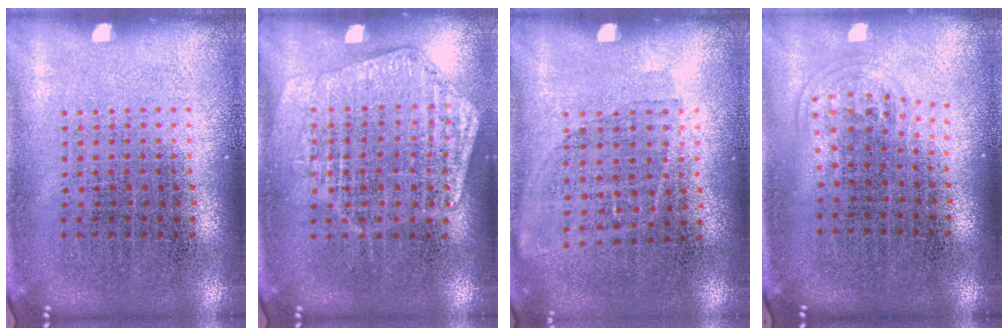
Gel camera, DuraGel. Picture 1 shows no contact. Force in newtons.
{"total": 1.4, "press": 1.4, "slide": 0.4}
{"total": 1.0, "press": 0.8, "slide": 0.5}
{"total": 1.0, "press": 0.7, "slide": 0.8}